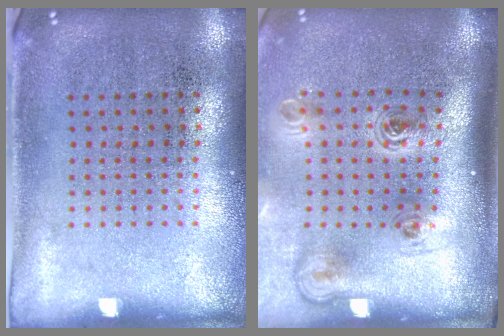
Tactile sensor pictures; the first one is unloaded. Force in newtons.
{"total": 2.2, "press": 1.4, "slide": 1.7}